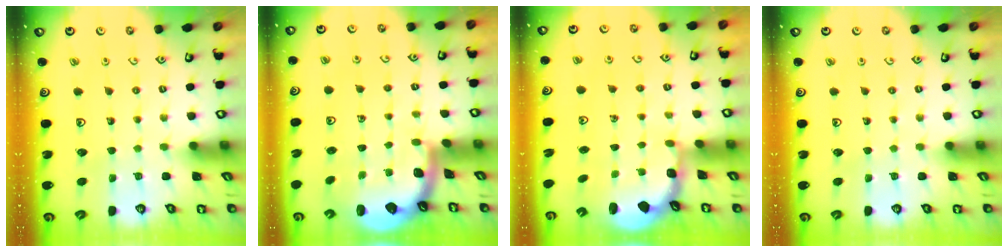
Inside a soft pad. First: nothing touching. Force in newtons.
{"total": 1.2, "press": 1.2, "slide": 0.1}
{"total": 2.5, "press": 2.1, "slide": 1.3}
{"total": 0.0}